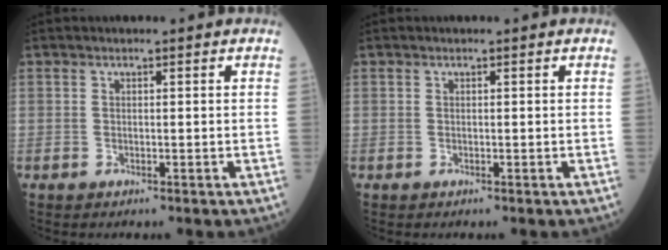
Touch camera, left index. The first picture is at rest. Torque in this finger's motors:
{"motor_torque": [0.00, 0.00, 0.00, 0.00]}